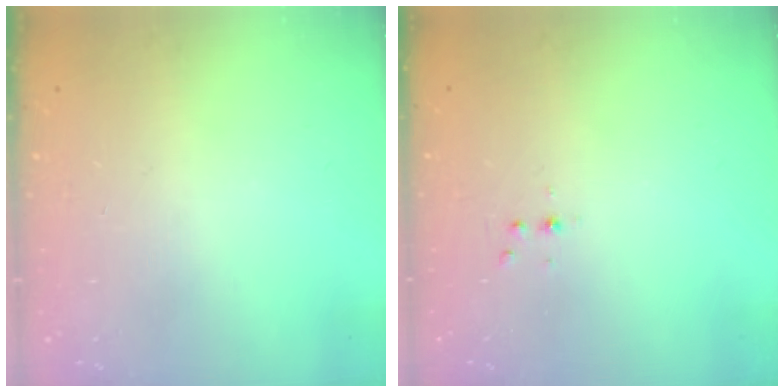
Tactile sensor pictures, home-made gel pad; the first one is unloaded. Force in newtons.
{"total": 3.0, "press": 2.6, "slide": 1.5}